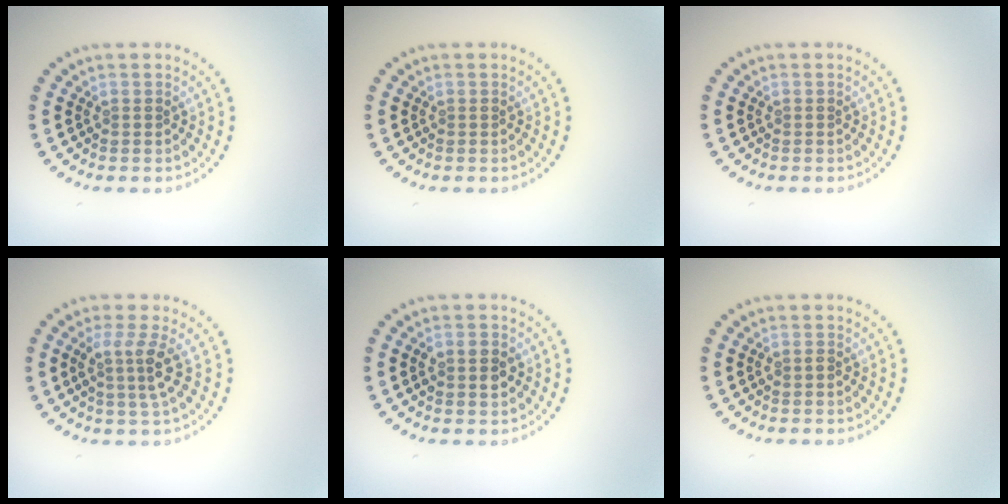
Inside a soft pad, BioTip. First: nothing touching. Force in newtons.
{"total": 0.0}
{"total": 0.0}
{"total": 3.0, "press": 2.1, "slide": 2.1}
{"total": 2.7, "press": 2.7, "slide": 0.2}
{"total": 0.8, "press": 0.8, "slide": 0.1}